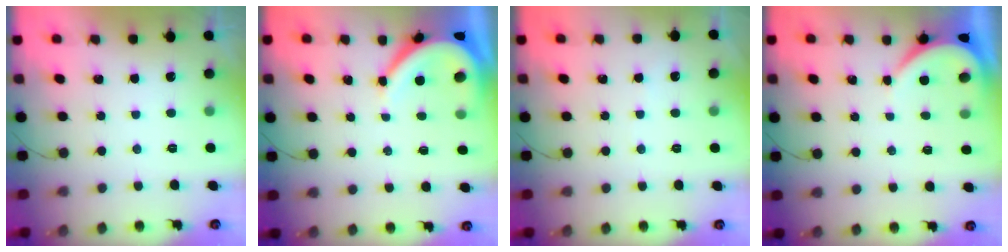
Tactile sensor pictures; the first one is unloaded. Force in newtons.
{"total": 7.3, "press": 7.3, "slide": 0.7}
{"total": 1.9, "press": 1.9, "slide": 0.2}
{"total": 4.0, "press": 3.9, "slide": 0.6}